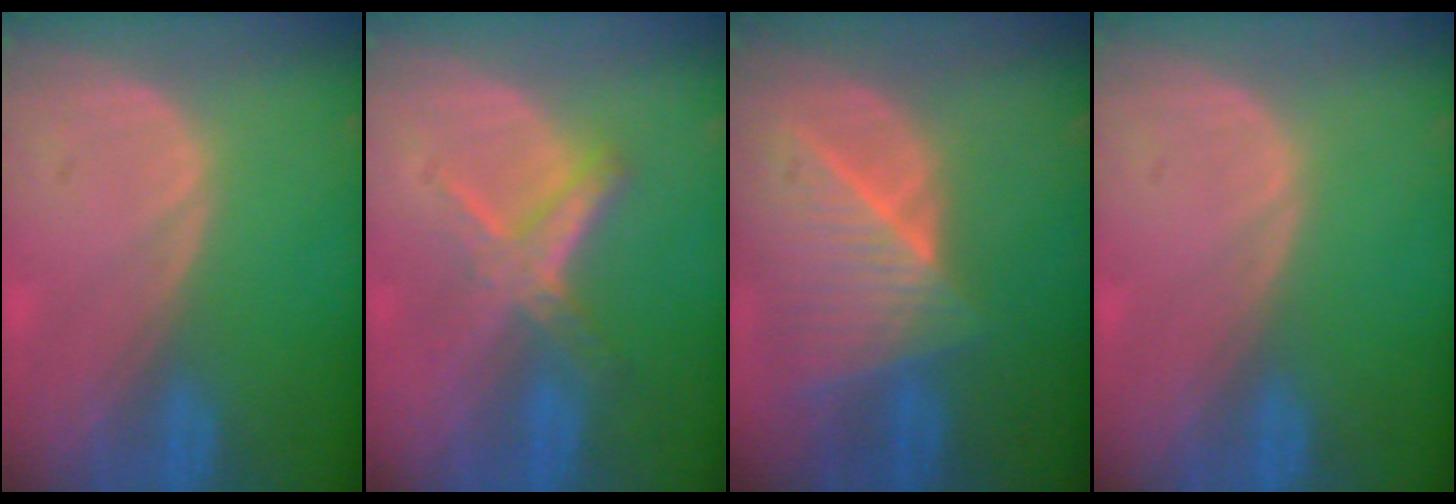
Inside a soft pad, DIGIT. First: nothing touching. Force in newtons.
{"total": 5.8, "press": 5.5, "slide": 1.8}
{"total": 8.5, "press": 7.6, "slide": 3.7}
{"total": 0.0}